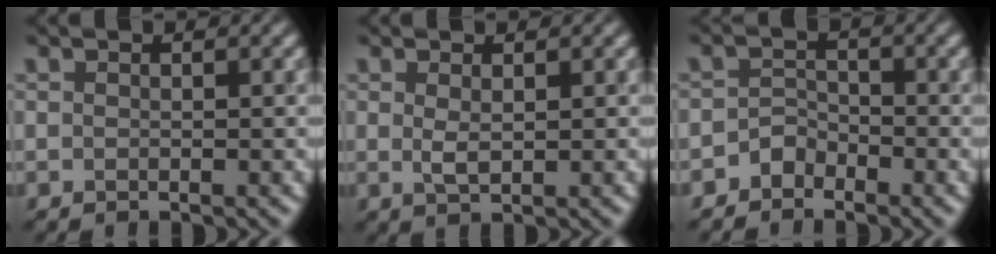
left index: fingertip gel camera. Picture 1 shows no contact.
{"total": 1.3, "force": [0.3, 0.5, 1.1], "torque": [-0.024, 0.004, 0.007]}
{"total": 1.5, "force": [-1.2, 0.9, 0.1], "torque": [0.001, 0.015, -0.025]}